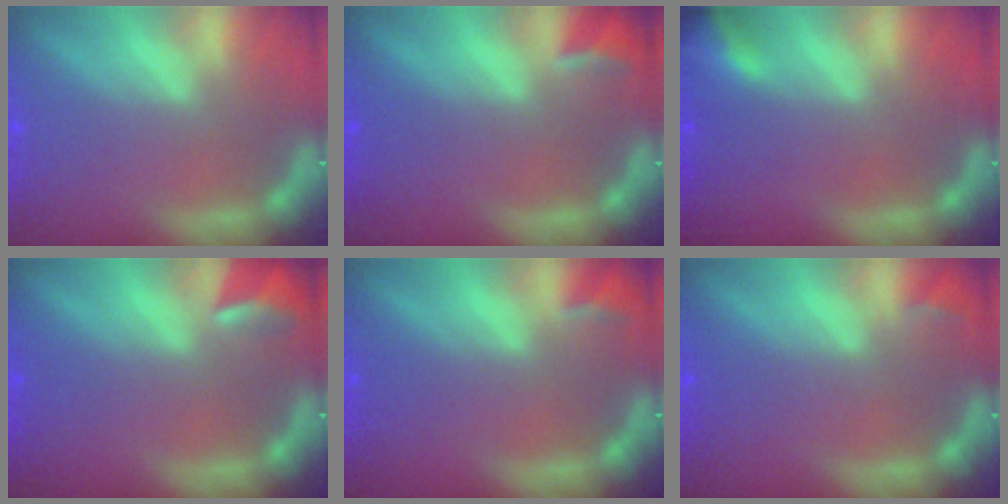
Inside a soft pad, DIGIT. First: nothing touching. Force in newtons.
{"total": 1.9}
{"total": 3.5}
{"total": 2.9}
{"total": 1.4}
{"total": 0.9}